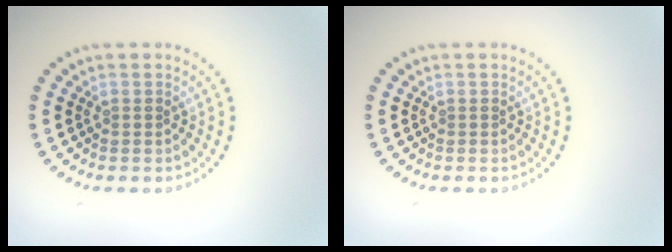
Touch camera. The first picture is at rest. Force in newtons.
{"total": 0.0}